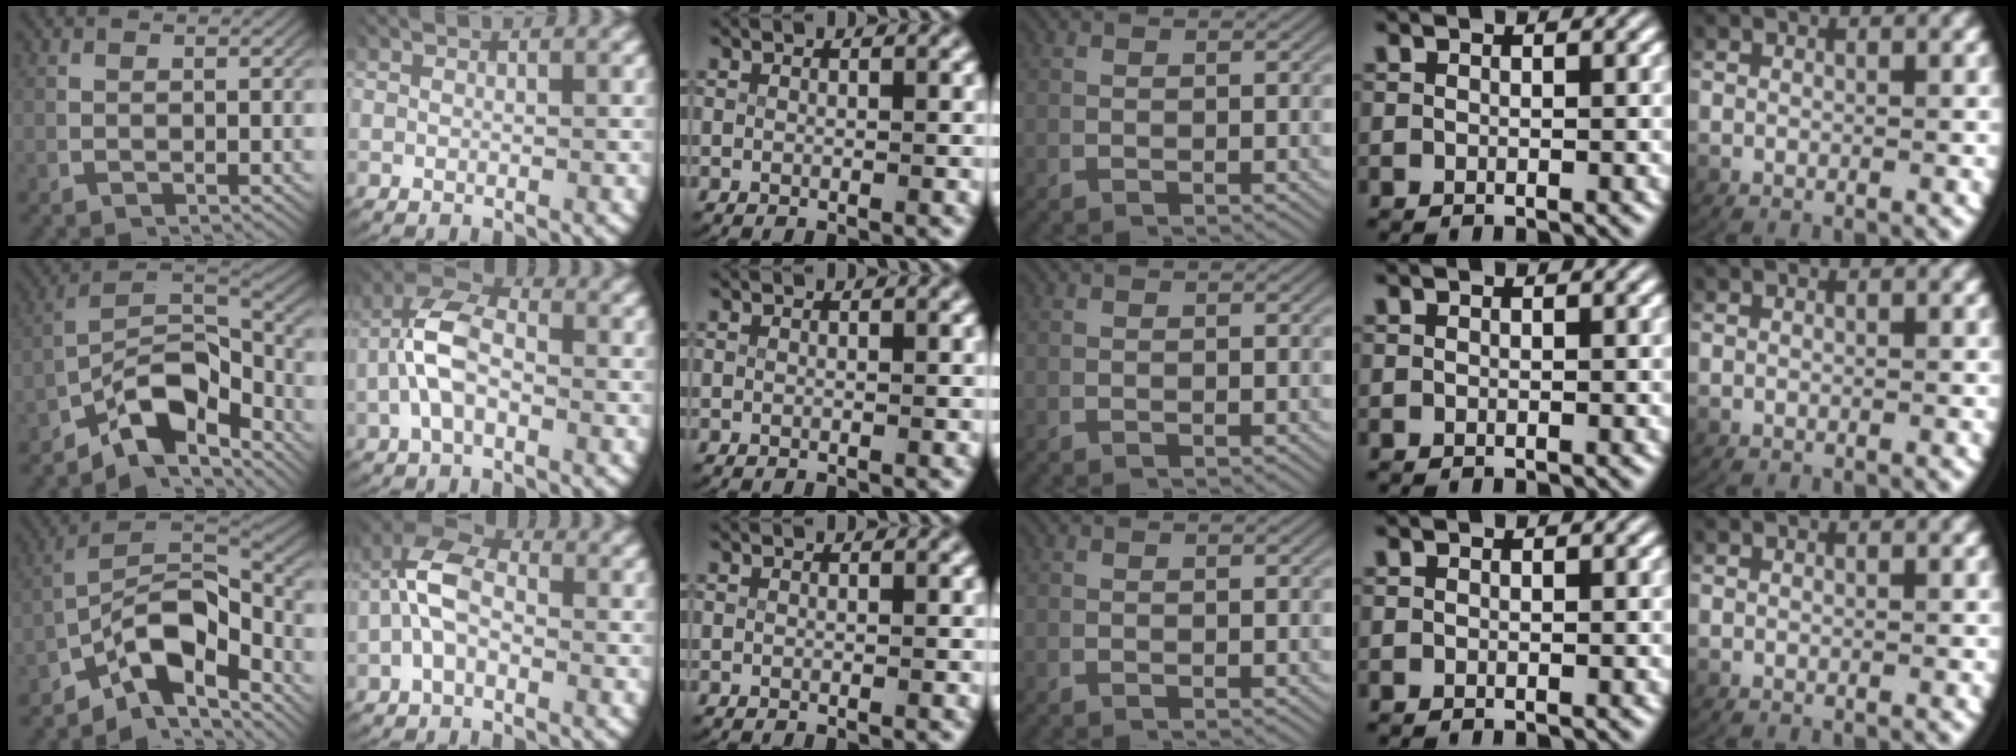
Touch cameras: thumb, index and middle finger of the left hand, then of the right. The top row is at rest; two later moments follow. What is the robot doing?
{"motion": "lift_and_place", "object": "key"}